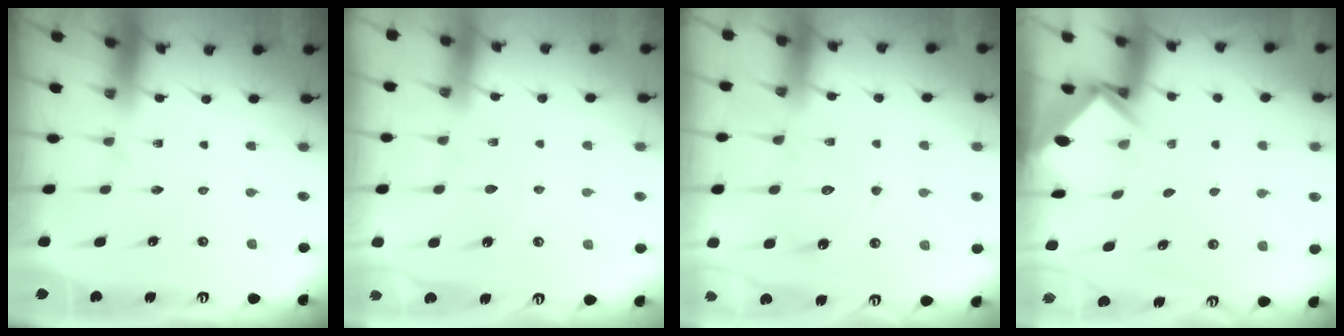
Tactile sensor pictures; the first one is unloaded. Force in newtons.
{"total": 3.4, "press": 3.3, "slide": 0.5}
{"total": 13.6, "press": 13.6, "slide": 1.3}
{"total": 3.8, "press": 3.8, "slide": 0.2}